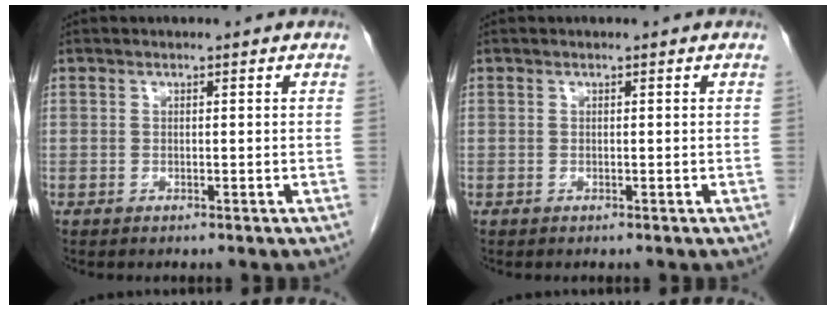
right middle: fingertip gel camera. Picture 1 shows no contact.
{"total": 0.0}